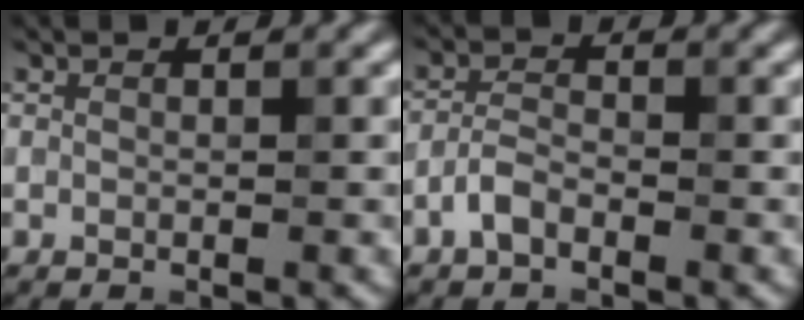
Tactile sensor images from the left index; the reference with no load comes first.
{"total": 1.9, "force": [-1.4, 0.5, 1.2], "torque": [-0.028, 0.010, -0.029]}